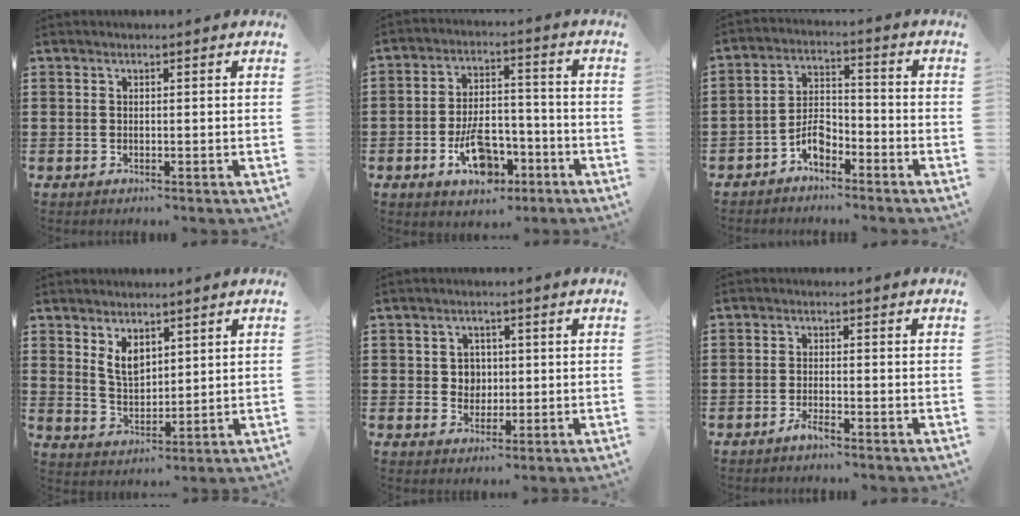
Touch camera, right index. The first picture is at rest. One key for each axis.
{"total": 10.0, "fx": -4.5, "fy": 5.3, "fz": 7.2, "tx": -0.125, "ty": 0.006, "tz": -0.083}
{"total": 5.1, "fx": -3.3, "fy": 2.7, "fz": 2.8, "tx": -0.056, "ty": 0.013, "tz": -0.065}
{"total": 4.7, "fx": 2.6, "fy": 2.7, "fz": 2.8, "tx": -0.055, "ty": 0.002, "tz": 0.045}
{"total": 3.0, "fx": 0.3, "fy": 2.8, "fz": 1.1, "tx": -0.025, "ty": 0.008, "tz": -0.001}
{"total": 1.9, "fx": -1.5, "fy": 0.2, "fz": 1.2, "tx": -0.028, "ty": -0.003, "tz": -0.029}